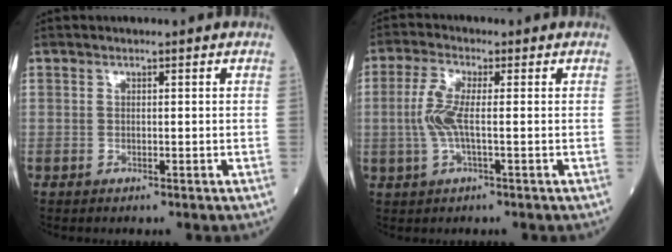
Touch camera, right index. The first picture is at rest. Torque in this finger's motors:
{"motor_torque": [0.21, -0.04, 0.18, 0.12]}